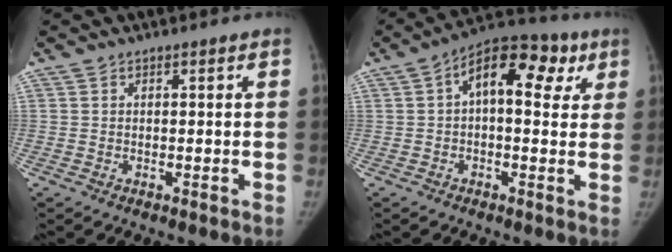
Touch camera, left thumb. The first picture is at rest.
{"total": 13.8, "force": [4.3, 7.5, 10.8], "torque": [-0.118, 0.028, 0.054]}